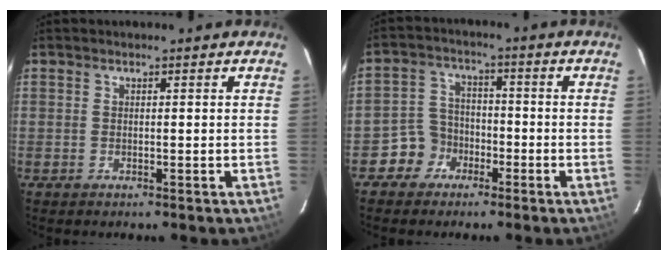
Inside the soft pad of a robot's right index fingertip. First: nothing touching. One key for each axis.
{"total": 5.8, "fx": -3.3, "fy": 4.8, "fz": 0.3, "tx": -0.015, "ty": 0.026, "tz": -0.062}